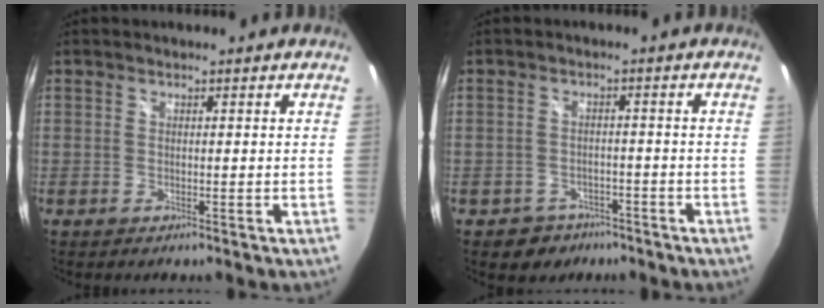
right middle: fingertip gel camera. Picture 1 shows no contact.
{"total": 5.4, "force": [-3.5, 4.0, 0.7], "torque": [-0.027, 0.008, -0.046]}